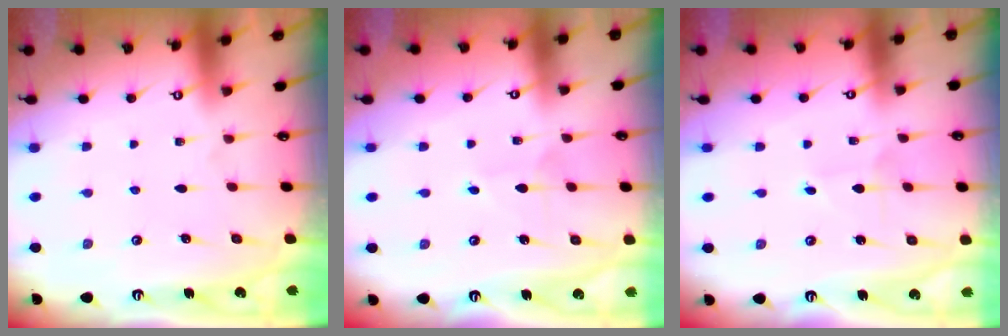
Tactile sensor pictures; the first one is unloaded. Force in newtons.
{"total": 2.0, "press": 2.0, "slide": 0.2}
{"total": 1.2, "press": 1.2, "slide": 0.1}